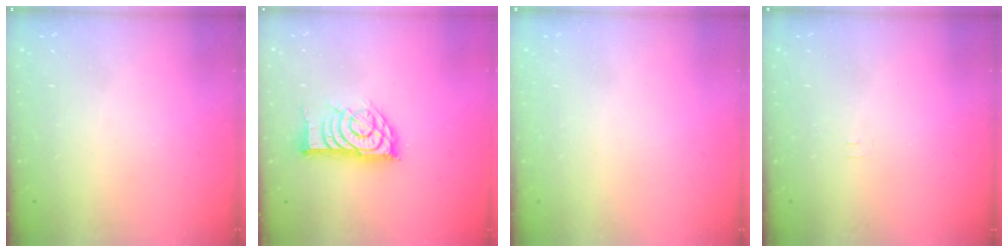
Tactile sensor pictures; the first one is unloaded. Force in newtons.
{"total": 13.9, "press": 13.9, "slide": 0.6}
{"total": 1.7, "press": 1.7, "slide": 0.1}
{"total": 3.4, "press": 3.3, "slide": 0.4}